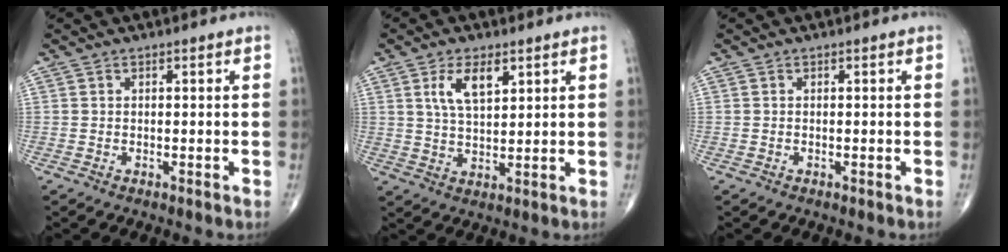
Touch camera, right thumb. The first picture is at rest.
{"total": 7.0, "force": [3.1, 3.2, 5.4], "torque": [-0.092, -0.014, 0.061]}
{"total": 0.0}